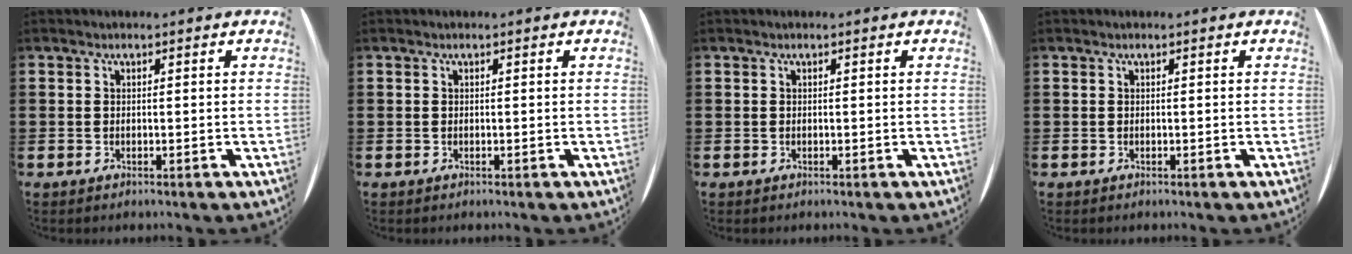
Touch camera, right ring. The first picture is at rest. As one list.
[{"total": 0.0}, {"total": 0.0}, {"total": 0.0}]